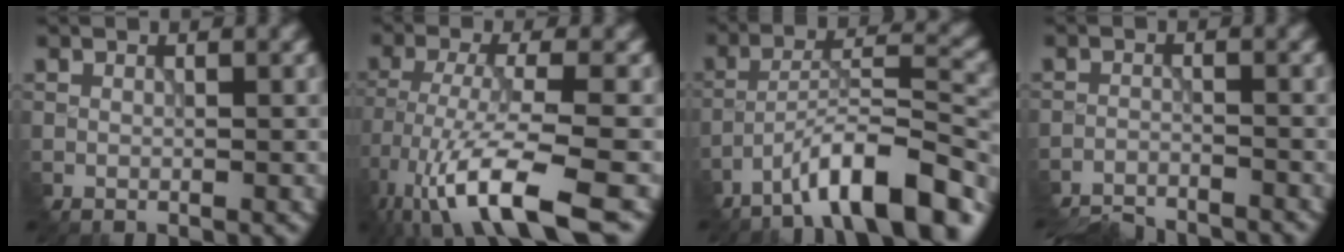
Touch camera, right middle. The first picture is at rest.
{"total": 9.5, "force": [-5.8, 2.2, 7.2], "torque": [-0.144, -0.005, -0.098]}
{"total": 10.2, "force": [-7.5, 2.3, 6.5], "torque": [-0.103, 0.023, -0.126]}
{"total": 7.7, "force": [-7.6, 0.8, 0.4], "torque": [-0.005, -0.004, -0.112]}